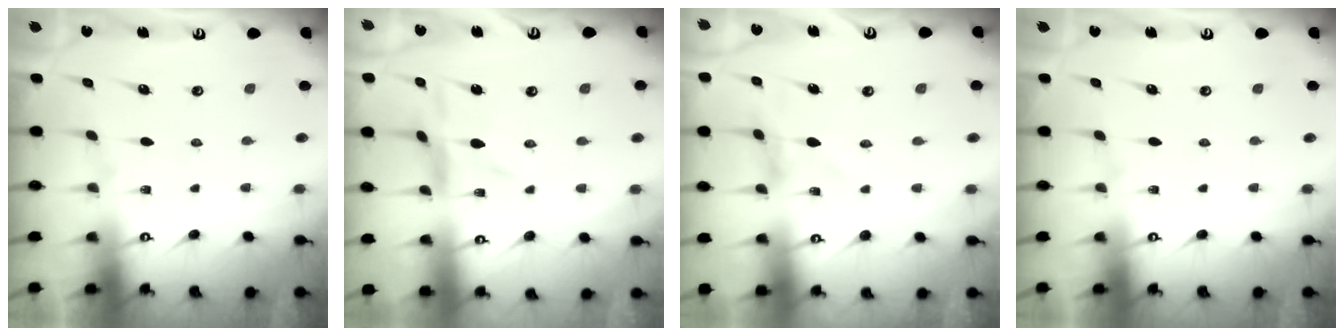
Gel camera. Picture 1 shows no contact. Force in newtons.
{"total": 1.1, "press": 1.1, "slide": 0.2}
{"total": 1.6, "press": 1.6, "slide": 0.2}
{"total": 0.0}